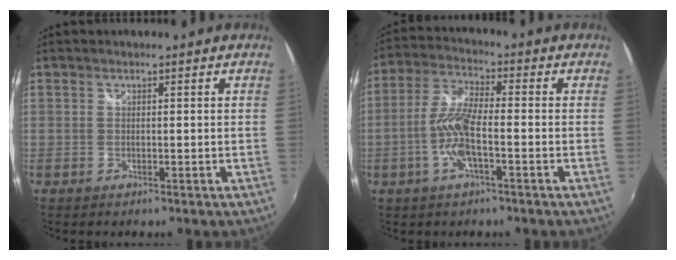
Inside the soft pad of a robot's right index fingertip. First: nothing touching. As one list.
[{"total": 8.7, "force": [-2.8, 2.0, 8.0], "torque": [-0.172, 0.003, -0.056]}]